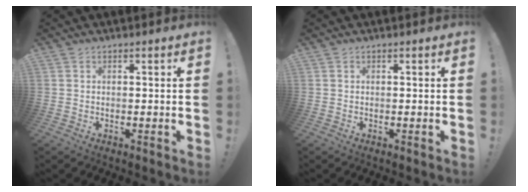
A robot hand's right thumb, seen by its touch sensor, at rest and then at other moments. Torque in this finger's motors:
{"motor_torque": [0.00, 0.00, 0.00, 0.00, 0.10]}